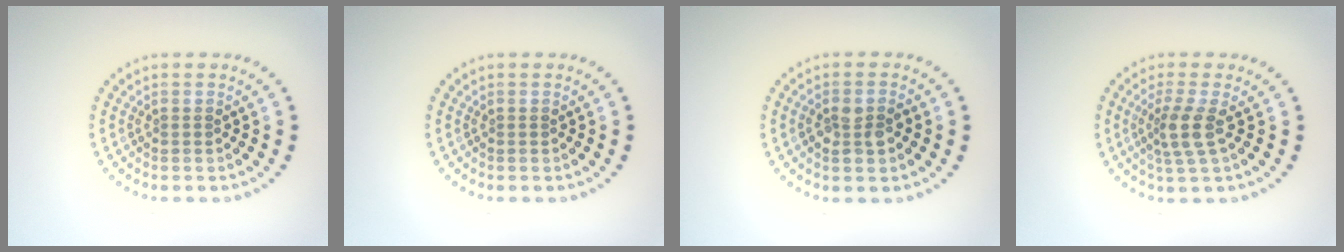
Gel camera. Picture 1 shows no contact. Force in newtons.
{"total": 0.0}
{"total": 2.5, "press": 2.4, "slide": 0.6}
{"total": 2.7, "press": 2.2, "slide": 1.7}